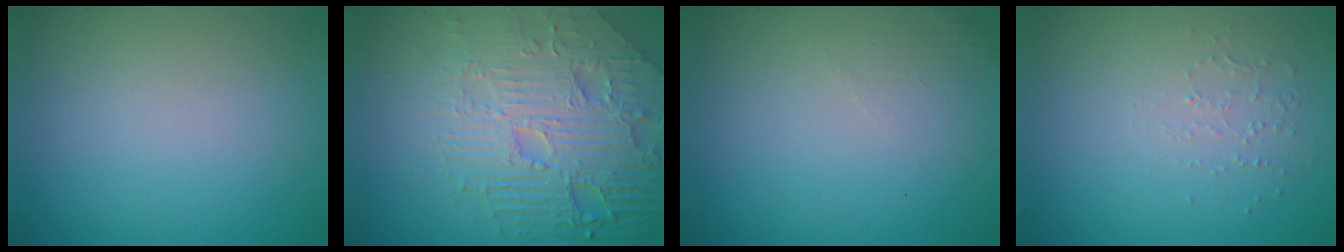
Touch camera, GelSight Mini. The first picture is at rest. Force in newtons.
{"total": 8.7, "press": 6.2, "slide": 6.1}
{"total": 1.1, "press": 1.1, "slide": 0.3}
{"total": 0.8, "press": 0.5, "slide": 0.6}